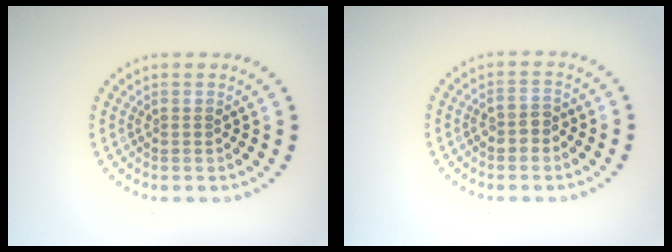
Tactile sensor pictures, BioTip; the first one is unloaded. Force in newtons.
{"total": 1.7, "press": 1.6, "slide": 0.6}